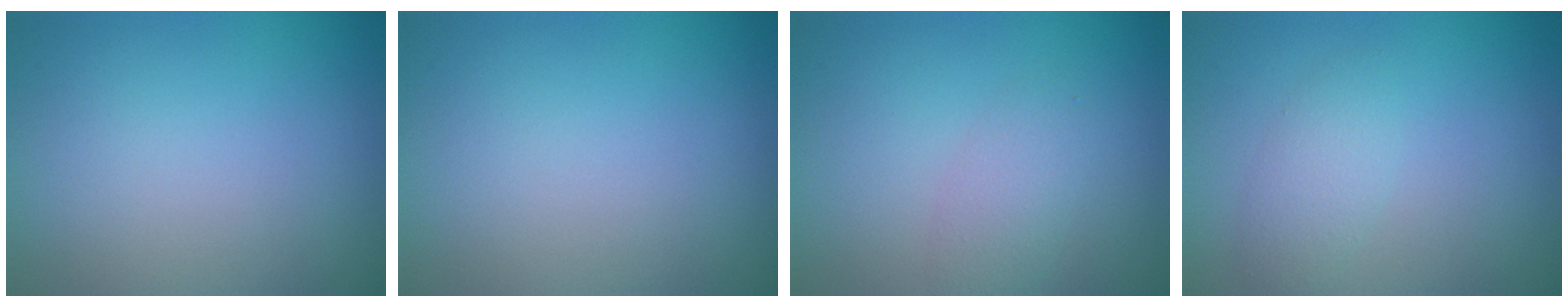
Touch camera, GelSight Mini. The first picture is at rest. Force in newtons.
{"total": 0.0}
{"total": 2.1, "press": 2.1, "slide": 0.1}
{"total": 1.8, "press": 1.8, "slide": 0.0}